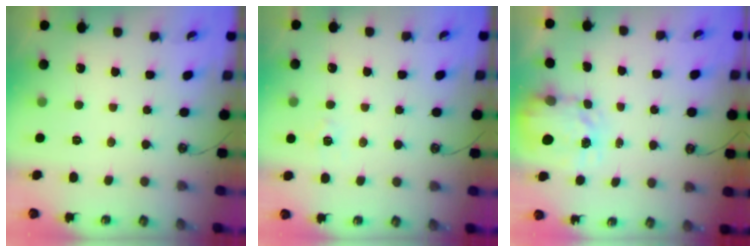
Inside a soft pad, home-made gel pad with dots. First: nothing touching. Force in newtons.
{"total": 4.2, "press": 4.2, "slide": 0.5}
{"total": 3.7, "press": 3.7, "slide": 0.4}